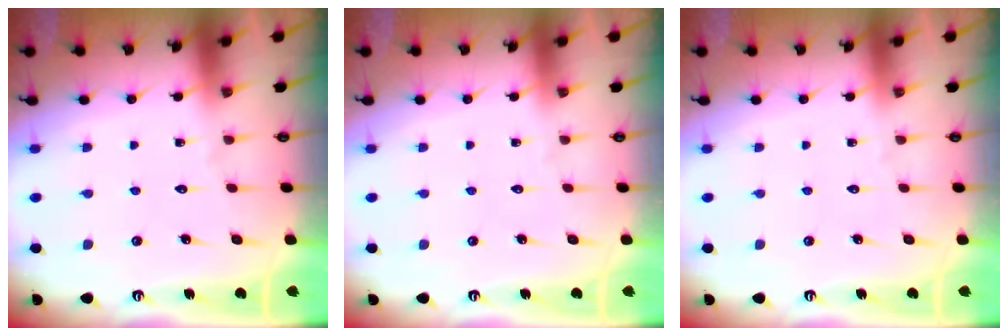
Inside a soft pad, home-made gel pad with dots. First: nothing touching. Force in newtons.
{"total": 0.0}
{"total": 0.0}